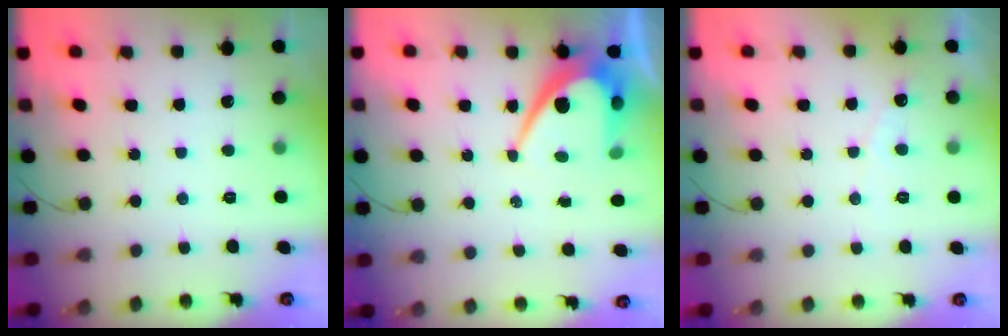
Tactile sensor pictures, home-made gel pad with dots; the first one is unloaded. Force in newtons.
{"total": 9.3, "press": 9.3, "slide": 0.7}
{"total": 3.0, "press": 3.0, "slide": 0.1}